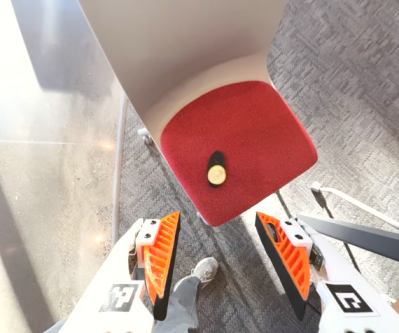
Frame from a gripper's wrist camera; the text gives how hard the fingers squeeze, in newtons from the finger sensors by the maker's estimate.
{"total": 0.0}